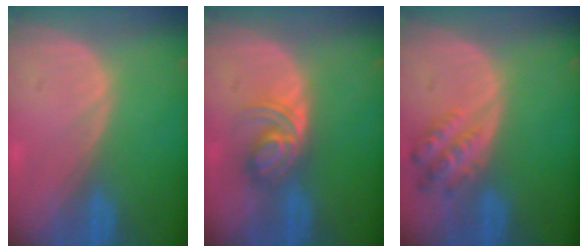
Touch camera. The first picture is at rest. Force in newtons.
{"total": 5.7, "press": 5.2, "slide": 2.4}
{"total": 5.3, "press": 5.0, "slide": 1.9}